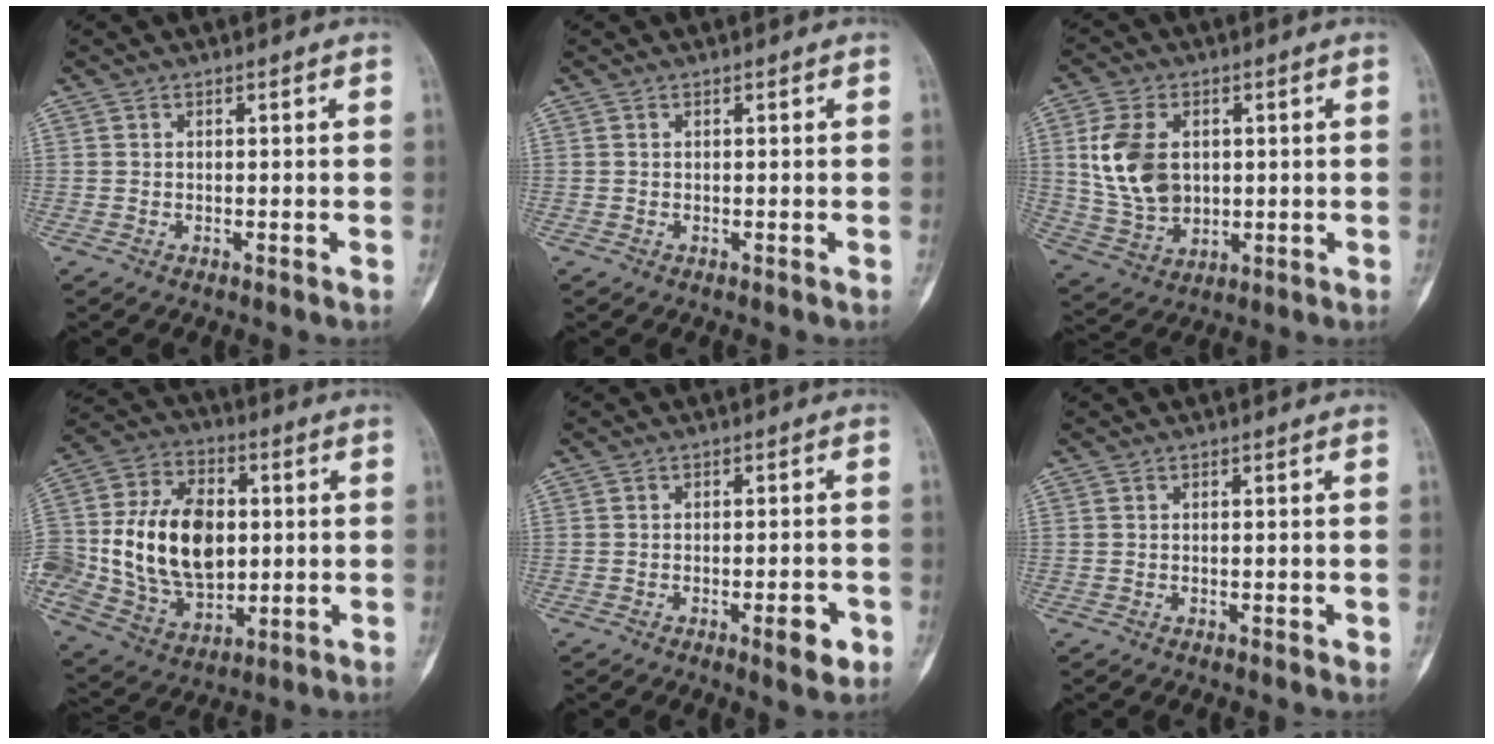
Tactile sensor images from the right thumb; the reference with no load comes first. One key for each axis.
{"total": 0.0}
{"total": 12.6, "fx": 2.0, "fy": 8.8, "fz": 8.8, "tx": -0.153, "ty": -0.006, "tz": 0.048}
{"total": 22.5, "fx": 0.8, "fy": 16.0, "fz": 15.8, "tx": -0.289, "ty": 0.006, "tz": 0.031}
{"total": 4.9, "fx": -2.2, "fy": 1.7, "fz": 4.0, "tx": -0.040, "ty": 0.009, "tz": -0.026}
{"total": 0.9, "fx": -0.1, "fy": 0.5, "fz": 0.7, "tx": -0.002, "ty": -0.001, "tz": -0.003}